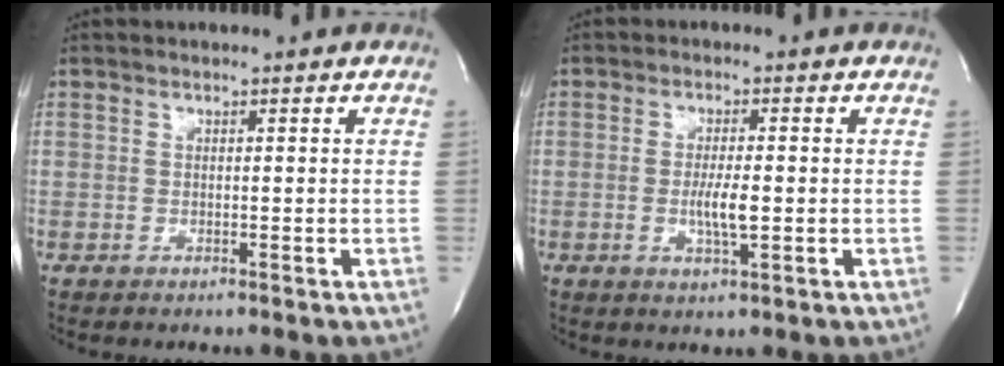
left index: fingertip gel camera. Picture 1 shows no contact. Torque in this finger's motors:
{"motor_torque": [0.19, 0.05, 0.09, 0.06]}